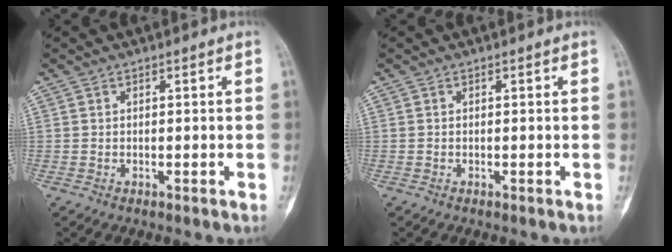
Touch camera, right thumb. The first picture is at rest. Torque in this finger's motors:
{"motor_torque": [0.00, 0.00, 0.00, 0.00, 0.00]}